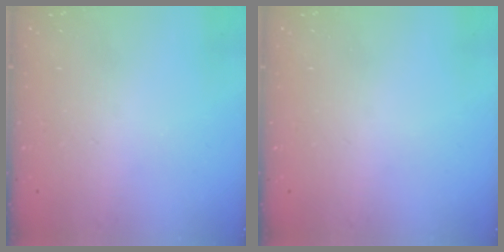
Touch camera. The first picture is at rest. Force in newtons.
{"total": 0.0}